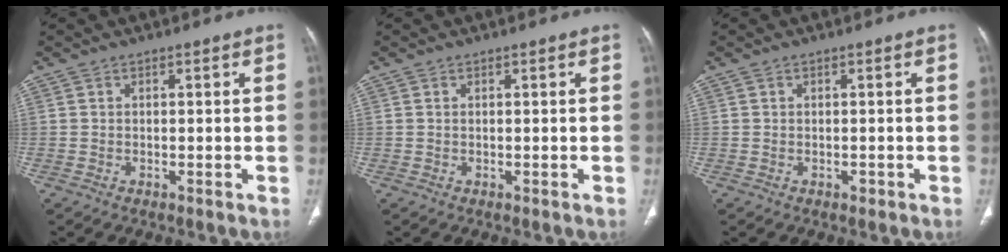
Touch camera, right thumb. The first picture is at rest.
{"total": 0.0}
{"total": 0.5, "force": [-0.1, 0.5, 0.2], "torque": [-0.002, 0.000, 0.001]}